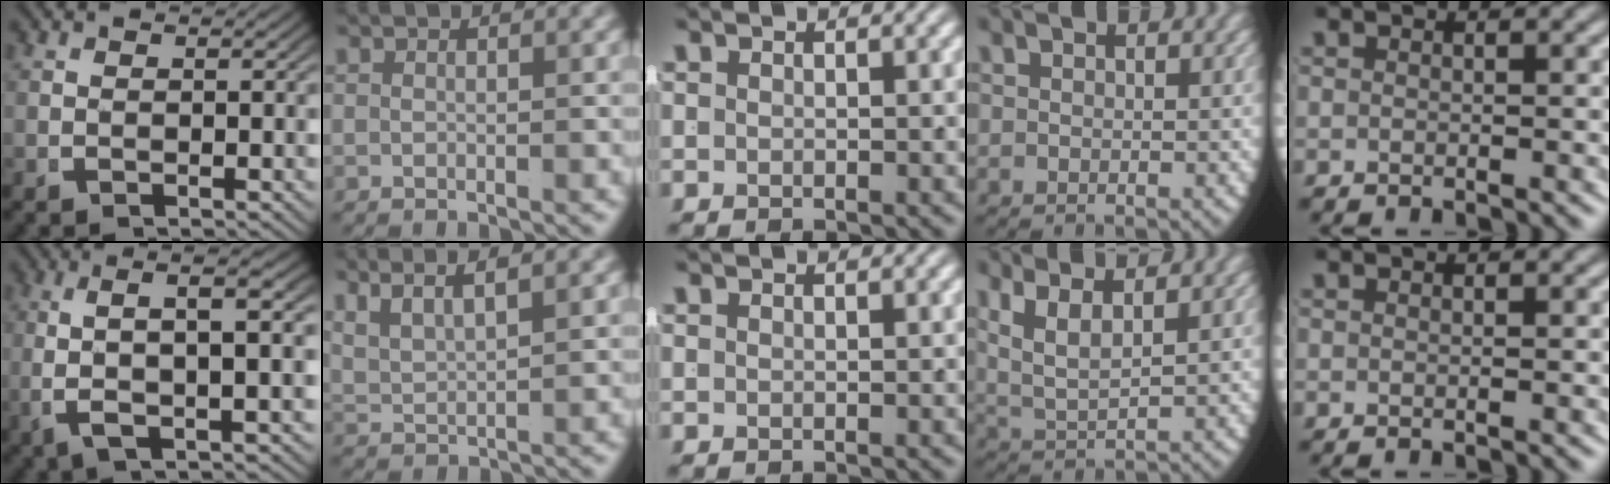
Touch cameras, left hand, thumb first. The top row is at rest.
{"thumb": {"total": 7.4, "force": [1.2, 2.4, 6.9], "torque": [-0.126, 0.012, 0.019]}, "index": {"total": 5.8, "force": [3.2, 3.4, 3.3], "torque": [-0.077, 0.006, 0.052]}, "middle": {"total": 0.6, "force": [0.4, -0.4, -0.1], "torque": [0.010, 0.000, 0.007]}, "ring": {"total": 6.0, "force": [2.0, 4.0, 4.0], "torque": [-0.111, -0.008, 0.036]}}